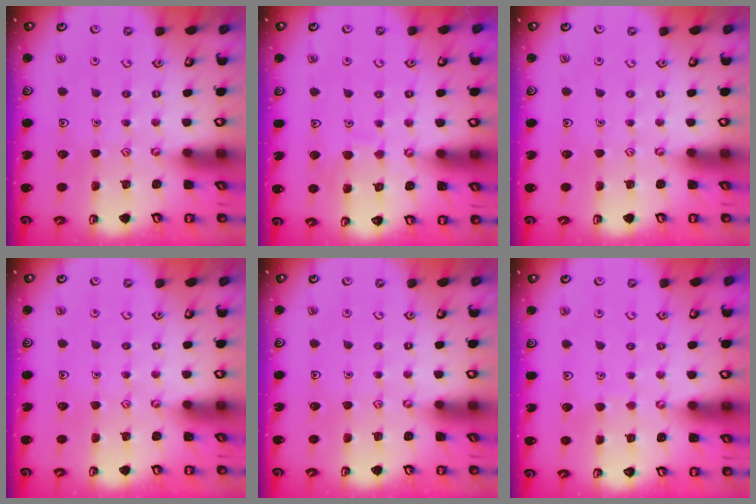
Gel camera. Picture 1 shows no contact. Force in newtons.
{"total": 6.0, "press": 6.0, "slide": 0.5}
{"total": 0.0}
{"total": 0.0}
{"total": 0.0}
{"total": 1.4, "press": 1.4, "slide": 0.1}